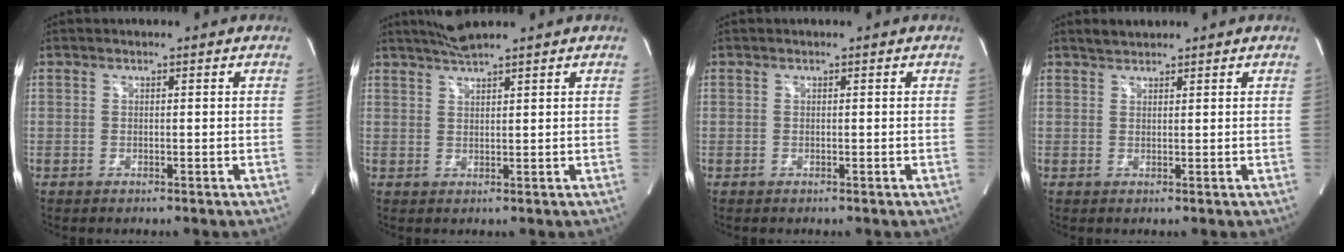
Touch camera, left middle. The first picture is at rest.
{"total": 3.9, "force": [3.5, -0.5, 1.8], "torque": [-0.037, 0.013, 0.068]}
{"total": 0.0}
{"total": 1.8, "force": [1.7, 0.5, 0.4], "torque": [-0.014, 0.010, 0.033]}